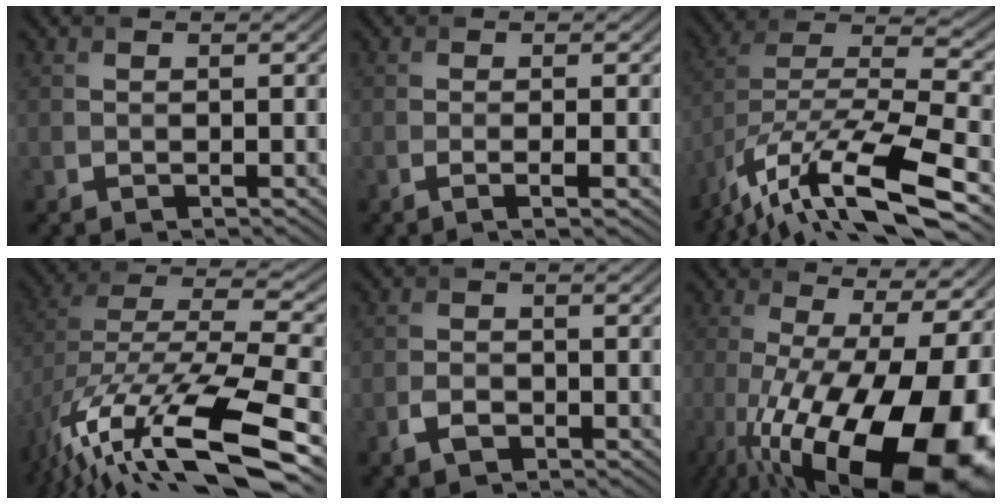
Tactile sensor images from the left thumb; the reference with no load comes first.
{"total": 2.4, "force": [-0.5, 0.6, 2.3], "torque": [-0.034, 0.001, -0.014]}
{"total": 16.3, "force": [-9.8, 4.6, 12.1], "torque": [-0.252, 0.001, -0.172]}
{"total": 15.9, "force": [-8.2, 5.4, 12.4], "torque": [-0.271, 0.003, -0.138]}
{"total": 2.3, "force": [-1.3, 1.5, 1.2], "torque": [-0.026, -0.004, -0.024]}
{"total": 21.3, "force": [-7.5, 7.7, 18.3], "torque": [-0.276, -0.048, -0.099]}